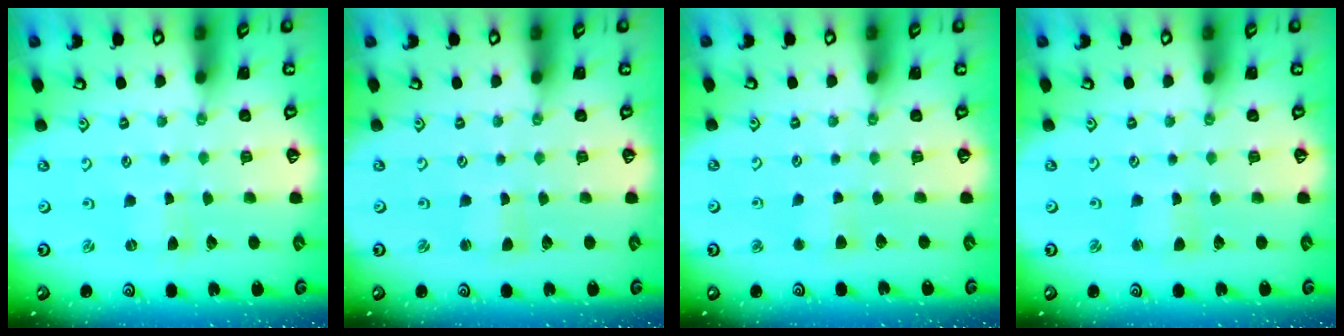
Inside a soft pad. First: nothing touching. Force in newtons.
{"total": 1.0, "press": 1.0, "slide": 0.0}
{"total": 3.3, "press": 3.3, "slide": 0.5}
{"total": 1.2, "press": 1.2, "slide": 0.2}